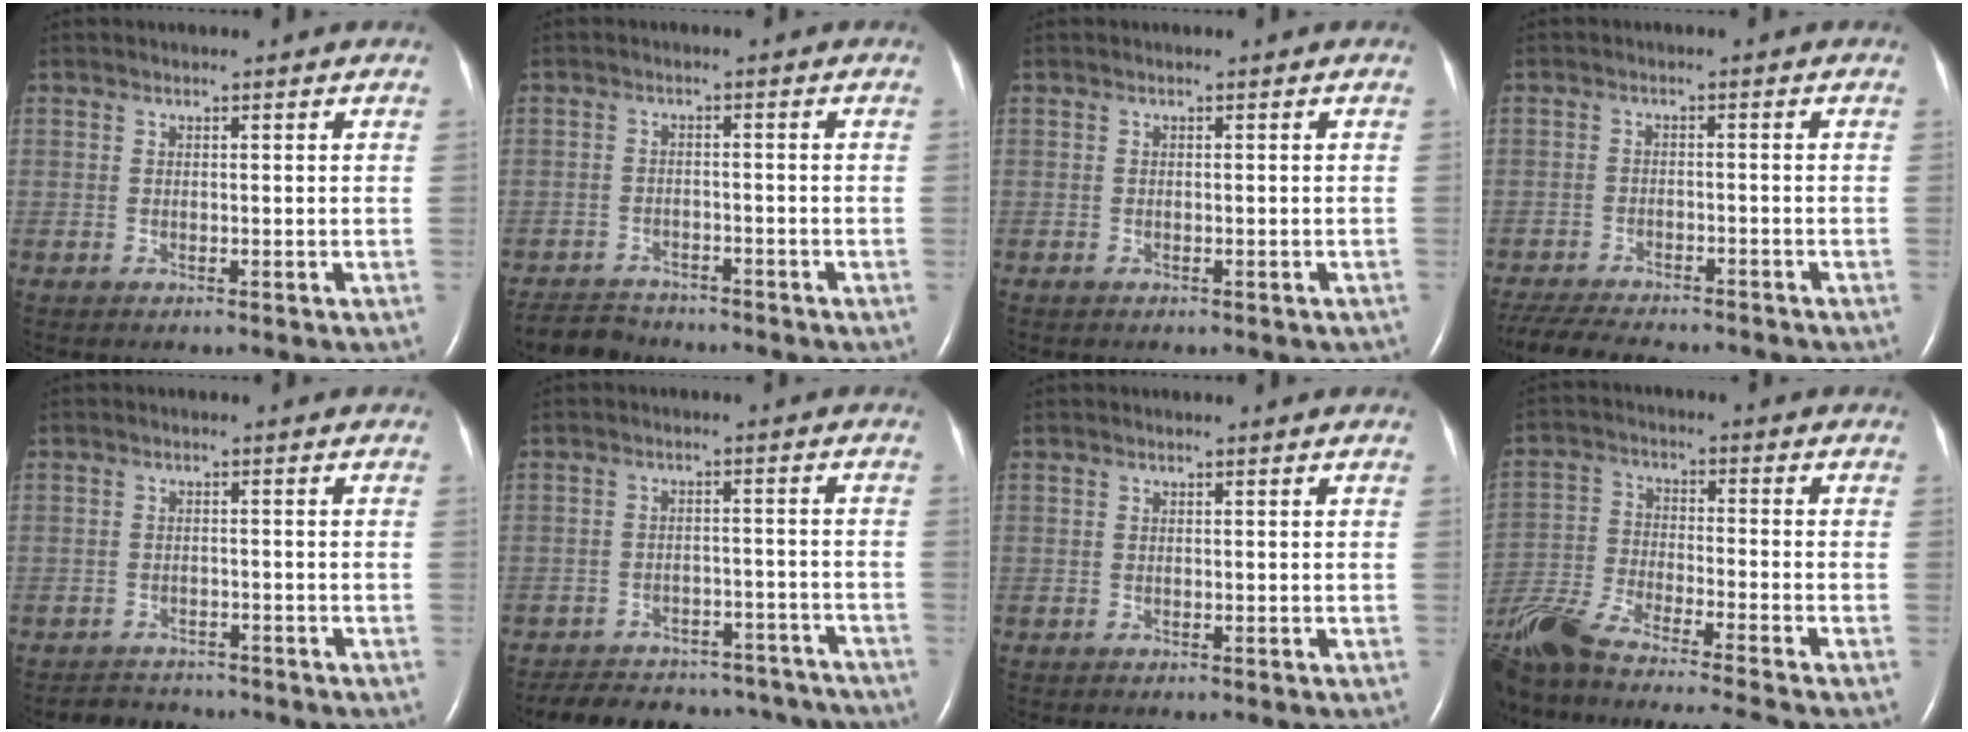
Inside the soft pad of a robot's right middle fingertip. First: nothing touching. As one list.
[{"total": 4.9, "force": [-4.7, 1.4, 0.0], "torque": [-0.003, -0.012, -0.082]}, {"total": 1.4, "force": [-1.0, 0.8, 0.6], "torque": [-0.006, 0.001, -0.009]}, {"total": 13.5, "force": [-11.8, 3.1, 5.7], "torque": [-0.118, -0.017, -0.168]}, {"total": 3.9, "force": [-3.7, 1.3, 0.0], "torque": [-0.006, -0.006, -0.056]}, {"total": 19.2, "force": [-17.0, 7.2, 5.4], "torque": [-0.109, 0.011, -0.209]}, {"total": 0.0}, {"total": 21.2, "force": [-18.1, 0.0, 11.0], "torque": [-0.248, -0.040, -0.318]}]